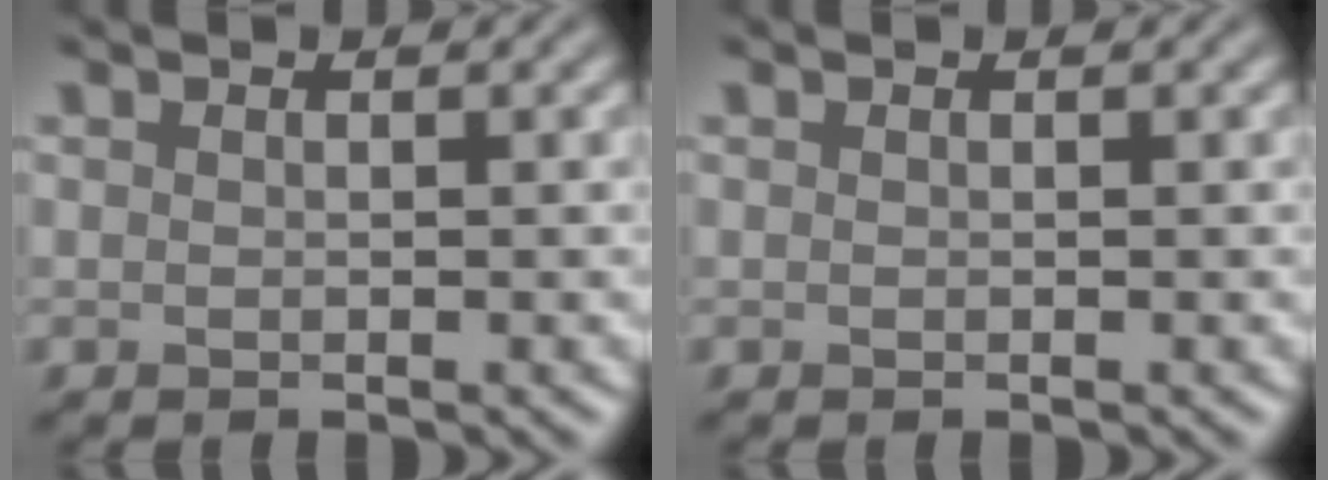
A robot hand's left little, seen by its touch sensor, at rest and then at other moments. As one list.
[{"total": 0.0}]